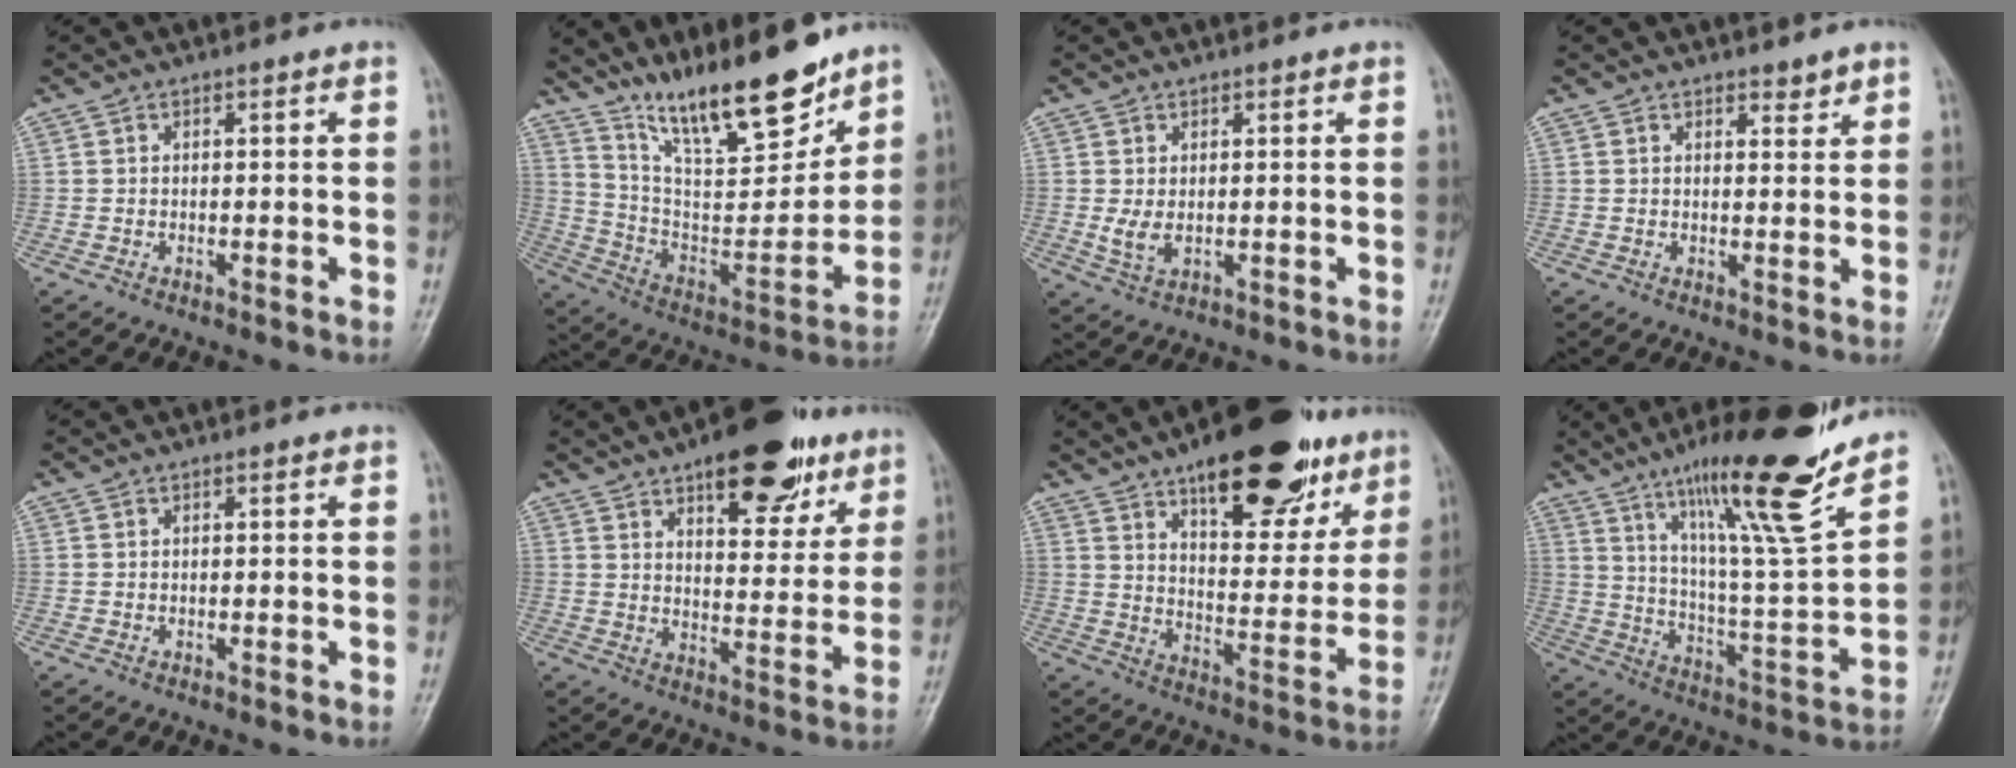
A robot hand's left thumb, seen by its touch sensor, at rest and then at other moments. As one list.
[{"total": 20.3, "force": [15.6, 5.1, 12.0], "torque": [-0.153, -0.095, 0.277]}, {"total": 3.4, "force": [0.7, 2.0, 2.6], "torque": [-0.048, -0.013, 0.018]}, {"total": 2.3, "force": [1.9, 1.0, 0.8], "torque": [0.004, -0.013, 0.025]}, {"total": 0.0}, {"total": 17.5, "force": [10.6, 7.7, 11.5], "torque": [-0.105, -0.045, 0.152]}, {"total": 24.2, "force": [15.1, 10.1, 16.0], "torque": [-0.180, -0.052, 0.225]}, {"total": 21.8, "force": [15.4, 2.3, 15.2], "torque": [-0.212, -0.084, 0.255]}]